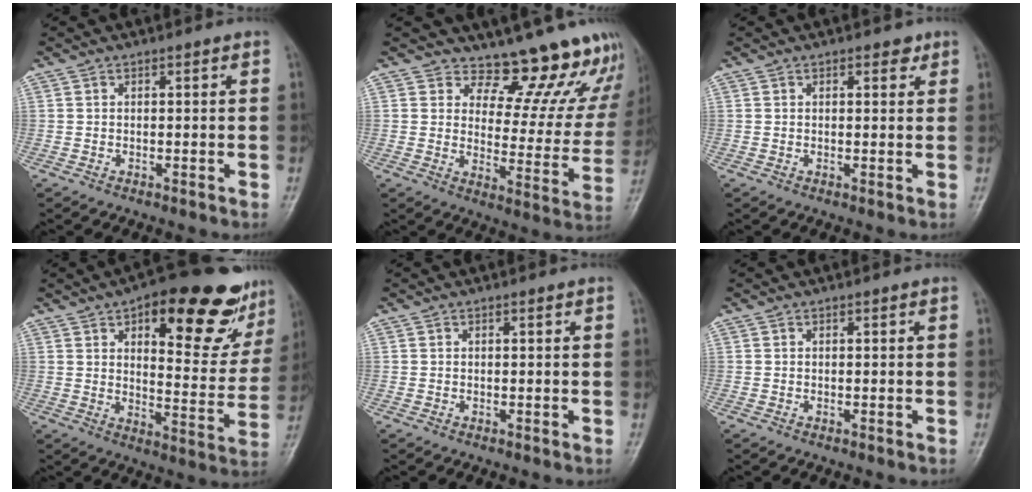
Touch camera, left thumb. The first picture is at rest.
{"total": 15.9, "force": [14.8, 5.1, 3.0], "torque": [0.016, -0.145, 0.172]}
{"total": 1.8, "force": [1.1, 1.0, 1.0], "torque": [-0.002, -0.004, 0.012]}
{"total": 22.9, "force": [13.5, 9.0, 16.2], "torque": [-0.157, -0.042, 0.183]}
{"total": 0.0}
{"total": 0.0}